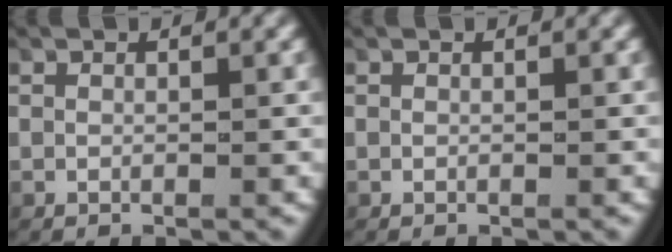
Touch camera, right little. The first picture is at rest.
{"total": 0.0}